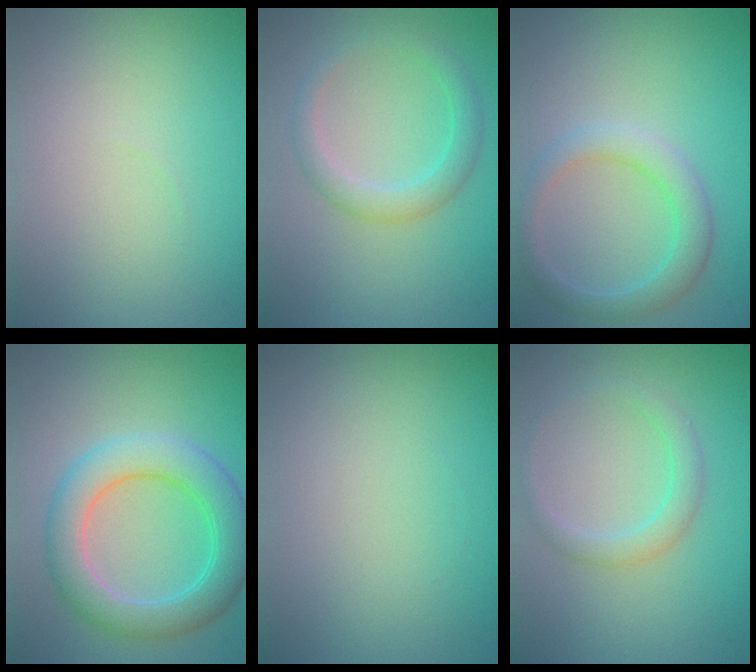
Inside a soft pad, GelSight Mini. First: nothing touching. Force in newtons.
{"total": 2.7, "press": 2.7, "slide": 0.1}
{"total": 3.2, "press": 3.2, "slide": 0.2}
{"total": 5.8, "press": 5.8, "slide": 0.2}
{"total": 0.0}
{"total": 2.1, "press": 2.1, "slide": 0.0}